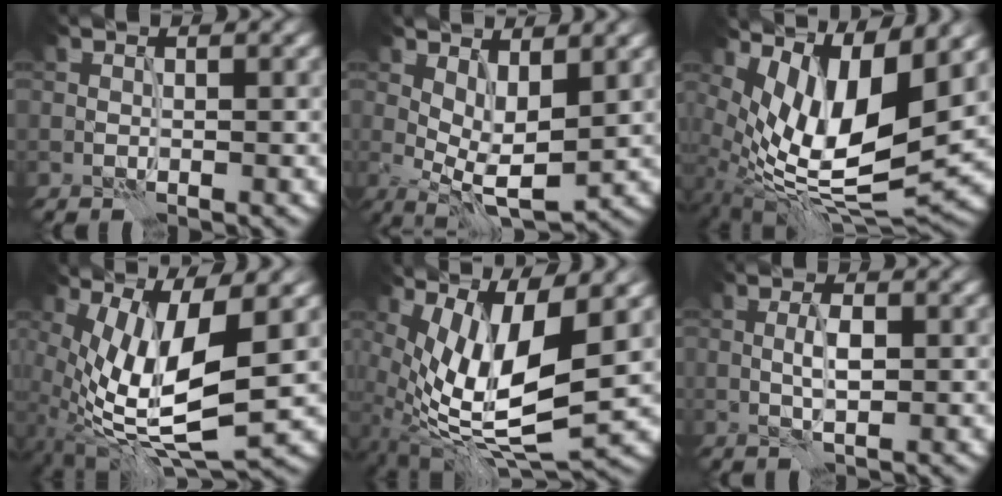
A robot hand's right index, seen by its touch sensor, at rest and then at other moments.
{"total": 5.6, "force": [0.5, 2.2, 5.1], "torque": [-0.089, -0.006, 0.011]}
{"total": 11.0, "force": [2.7, 4.3, 9.7], "torque": [-0.195, -0.014, 0.055]}
{"total": 11.5, "force": [-0.4, 3.8, 10.8], "torque": [-0.210, -0.019, -0.001]}
{"total": 11.2, "force": [0.8, 3.4, 10.7], "torque": [-0.211, -0.017, 0.024]}
{"total": 2.3, "force": [-0.1, 0.7, 2.2], "torque": [-0.045, 0.000, 0.000]}